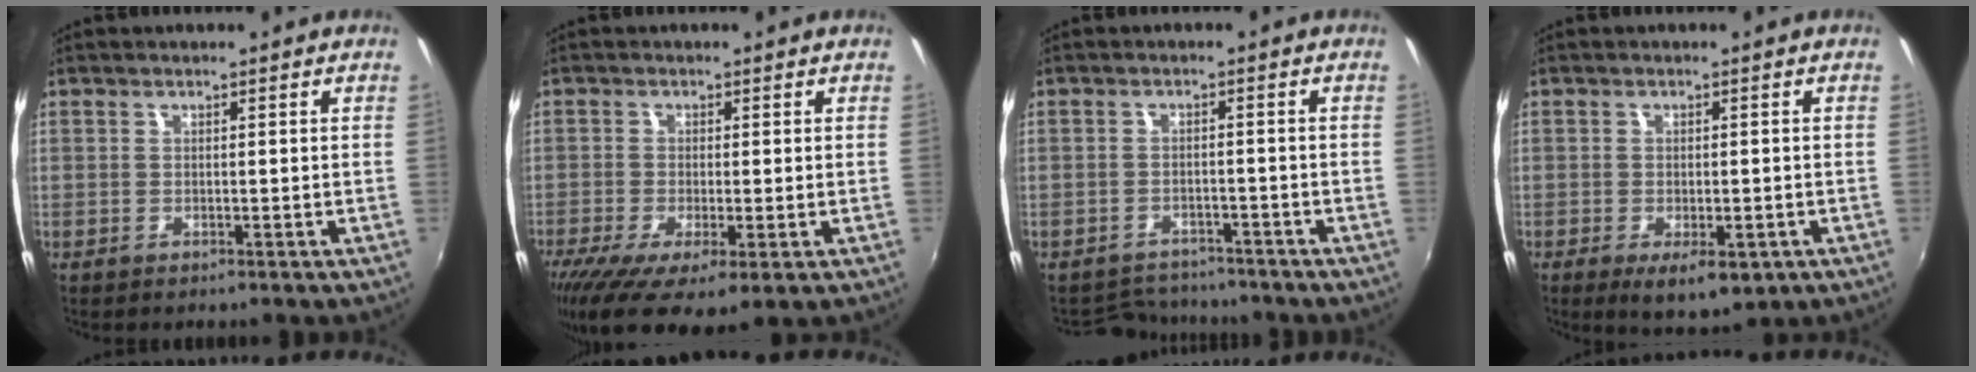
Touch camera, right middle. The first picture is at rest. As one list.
[{"total": 10.5, "force": [-5.2, 2.9, 8.6], "torque": [-0.176, -0.047, -0.087]}, {"total": 6.5, "force": [-6.1, 2.2, 0.5], "torque": [-0.026, 0.004, -0.094]}, {"total": 7.1, "force": [-3.4, 3.2, 5.4], "torque": [-0.091, -0.024, -0.045]}]